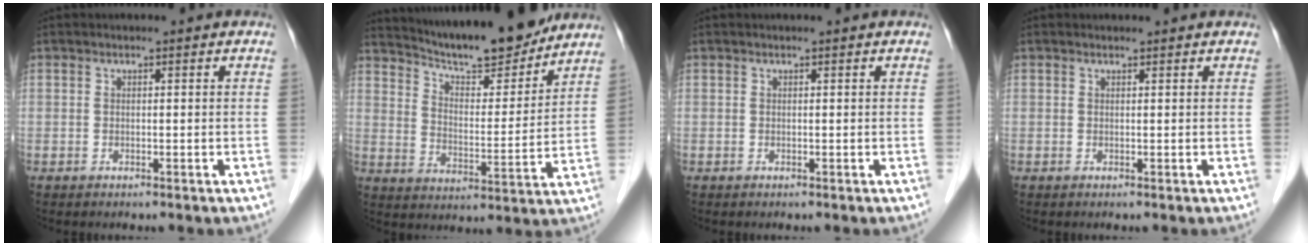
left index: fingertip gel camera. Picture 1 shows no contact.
{"total": 15.7, "force": [14.3, 1.8, 6.3], "torque": [-0.102, -0.011, 0.220]}
{"total": 0.0}
{"total": 0.7, "force": [0.7, 0.1, 0.1], "torque": [-0.009, 0.004, 0.008]}